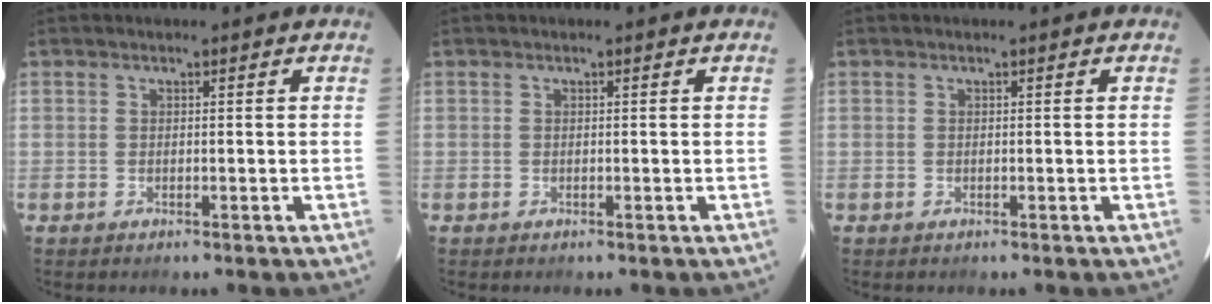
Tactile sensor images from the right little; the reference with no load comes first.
{"total": 0.0}
{"total": 0.0}